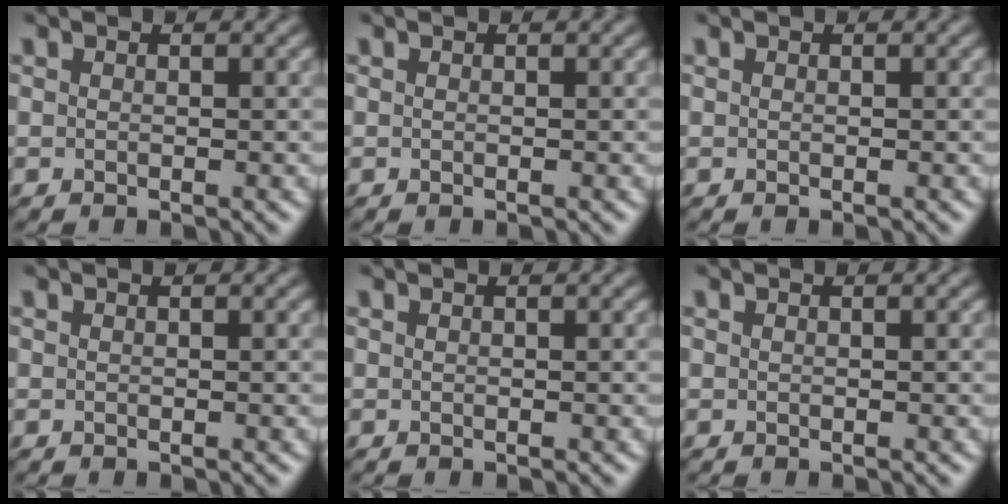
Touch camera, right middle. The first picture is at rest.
{"total": 0.0}
{"total": 0.0}
{"total": 0.0}
{"total": 0.0}
{"total": 0.0}